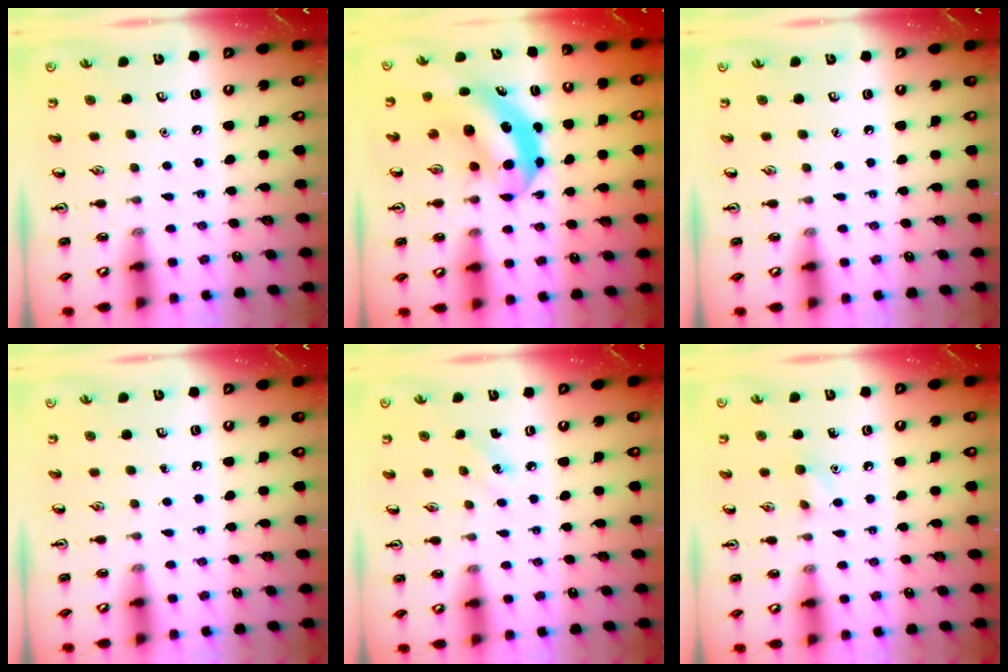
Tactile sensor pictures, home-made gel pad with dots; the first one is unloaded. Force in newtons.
{"total": 6.5, "press": 6.2, "slide": 1.9}
{"total": 0.0}
{"total": 0.0}
{"total": 1.9, "press": 1.8, "slide": 0.7}
{"total": 6.2, "press": 6.0, "slide": 1.4}